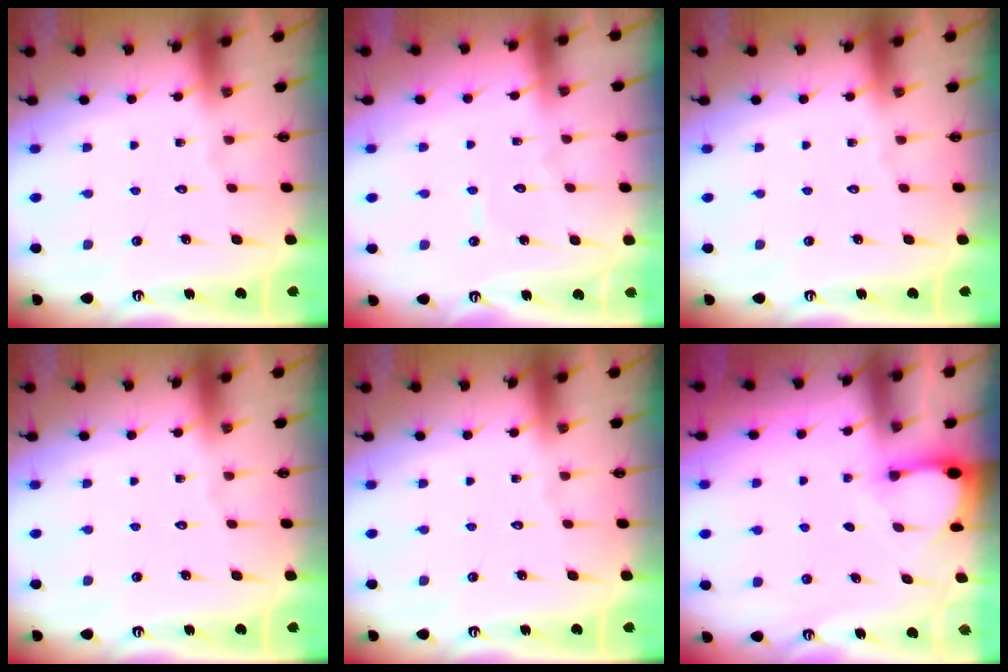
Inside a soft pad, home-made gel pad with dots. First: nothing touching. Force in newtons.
{"total": 4.2, "press": 4.2, "slide": 0.4}
{"total": 0.0}
{"total": 0.0}
{"total": 0.0}
{"total": 3.4, "press": 3.4, "slide": 0.3}